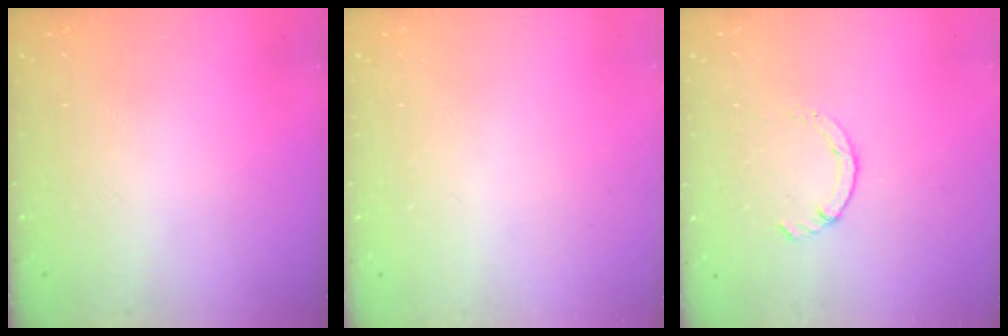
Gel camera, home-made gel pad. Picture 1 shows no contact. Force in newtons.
{"total": 0.0}
{"total": 2.2, "press": 2.1, "slide": 0.4}